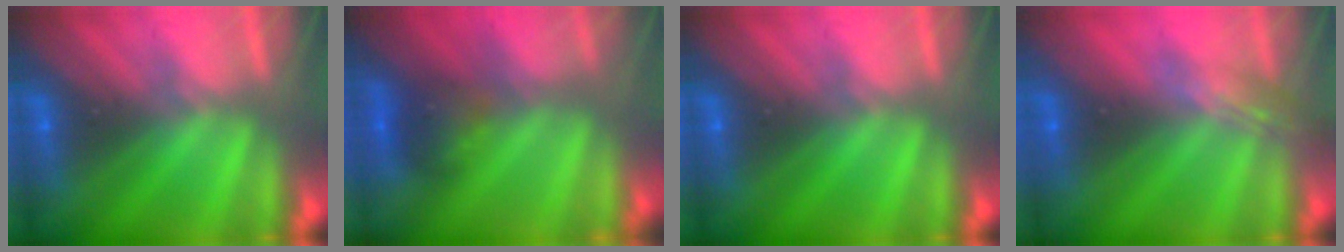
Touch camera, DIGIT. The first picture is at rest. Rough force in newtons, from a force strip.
{"total": 7.3}
{"total": 0.0}
{"total": 2.4}